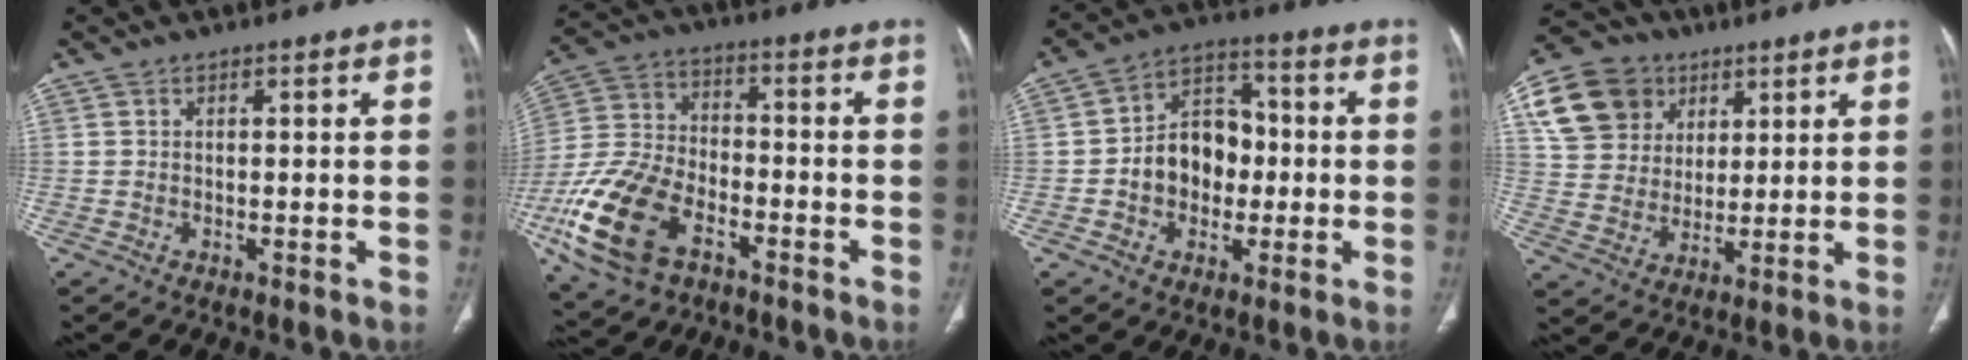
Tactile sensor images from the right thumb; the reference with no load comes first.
{"total": 18.2, "force": [-8.4, 10.8, 12.0], "torque": [-0.253, 0.031, -0.156]}
{"total": 11.8, "force": [-1.3, 9.1, 7.4], "torque": [-0.074, 0.034, -0.027]}
{"total": 14.9, "force": [6.4, 12.2, 5.5], "torque": [-0.080, -0.001, 0.118]}